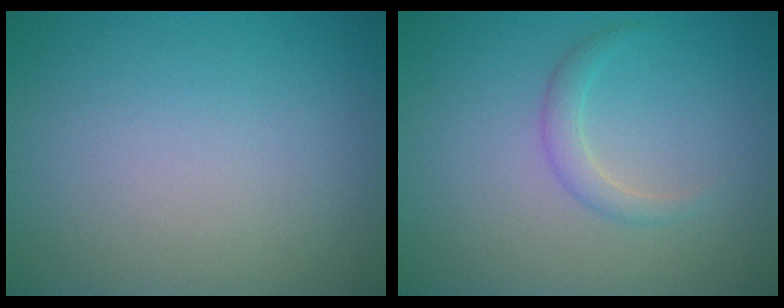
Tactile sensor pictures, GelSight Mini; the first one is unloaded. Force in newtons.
{"total": 1.6, "press": 1.6, "slide": 0.1}